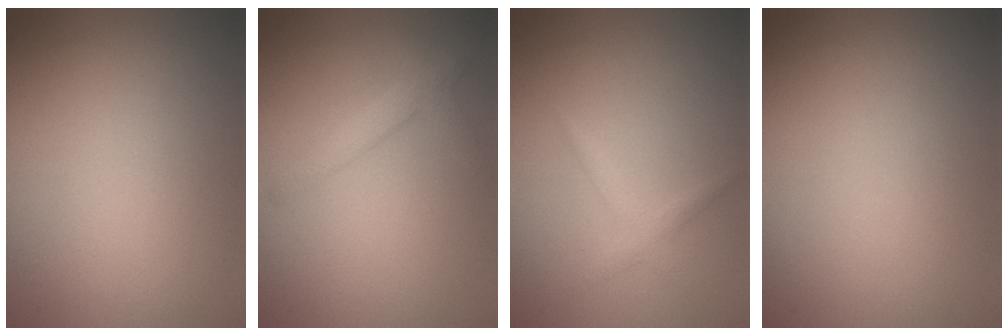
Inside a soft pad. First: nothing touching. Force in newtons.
{"total": 2.0, "press": 2.0, "slide": 0.1}
{"total": 1.3, "press": 1.3, "slide": 0.1}
{"total": 0.0}